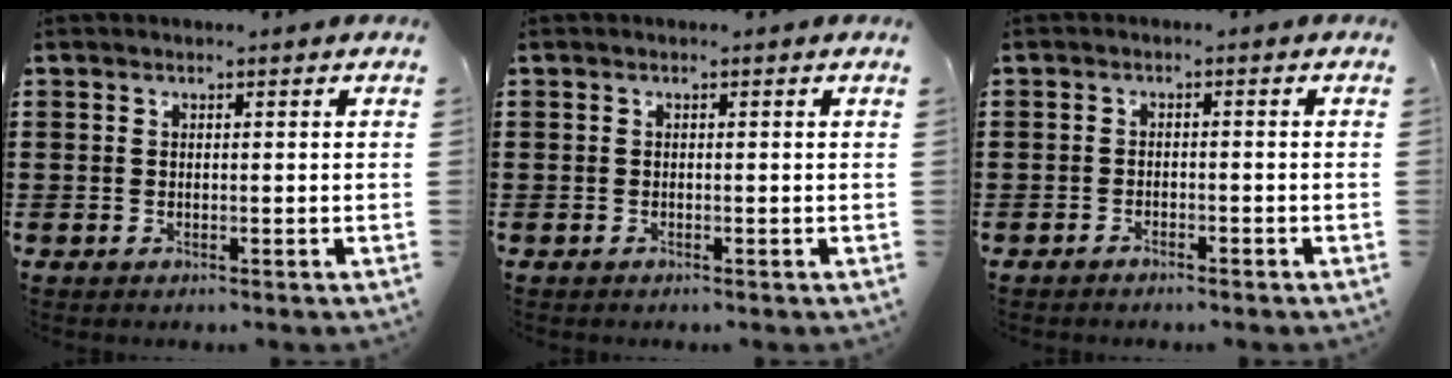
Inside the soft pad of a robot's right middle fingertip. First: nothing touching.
{"total": 0.0}
{"total": 1.3, "force": [-1.3, 0.2, 0.2], "torque": [-0.008, 0.001, -0.026]}